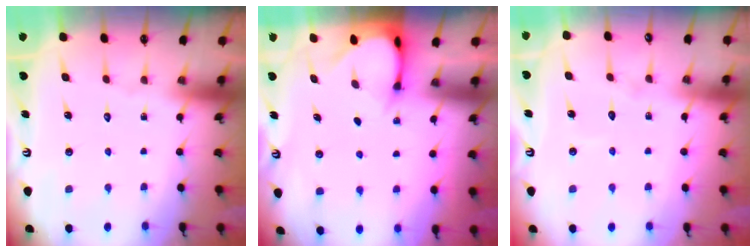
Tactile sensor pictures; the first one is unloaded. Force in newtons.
{"total": 3.0, "press": 3.0, "slide": 0.3}
{"total": 4.1, "press": 4.0, "slide": 0.3}